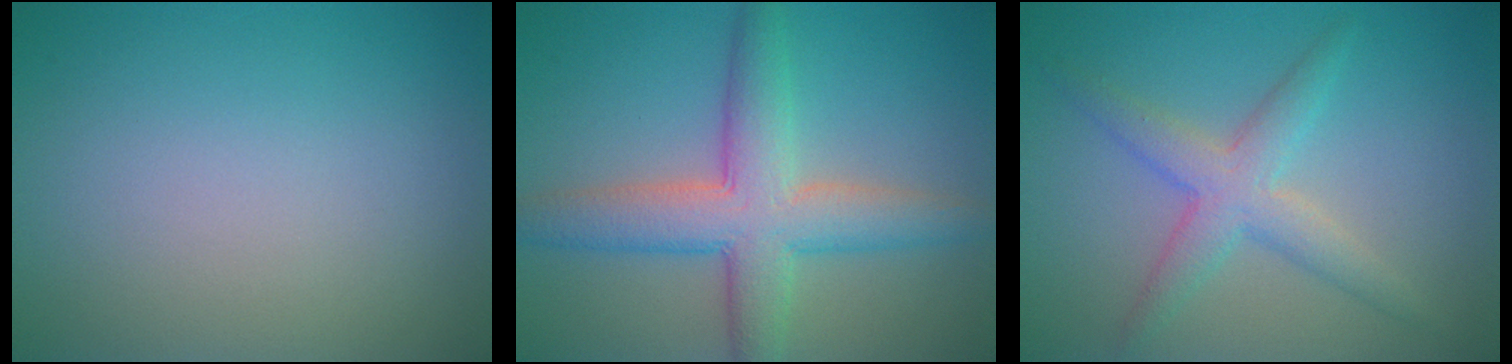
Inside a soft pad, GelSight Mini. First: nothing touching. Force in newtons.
{"total": 6.5, "press": 6.5, "slide": 0.3}
{"total": 3.6, "press": 3.6, "slide": 0.1}